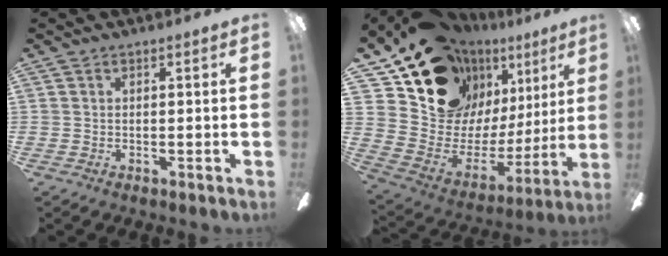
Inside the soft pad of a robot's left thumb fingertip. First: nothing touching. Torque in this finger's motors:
{"motor_torque": [1.05, 1.05, 1.39, -1.38, 0.59]}